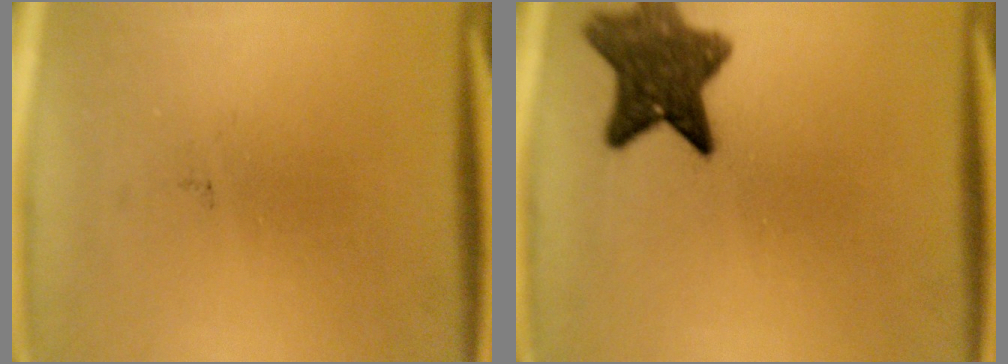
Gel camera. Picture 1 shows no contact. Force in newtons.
{"total": 8.9}